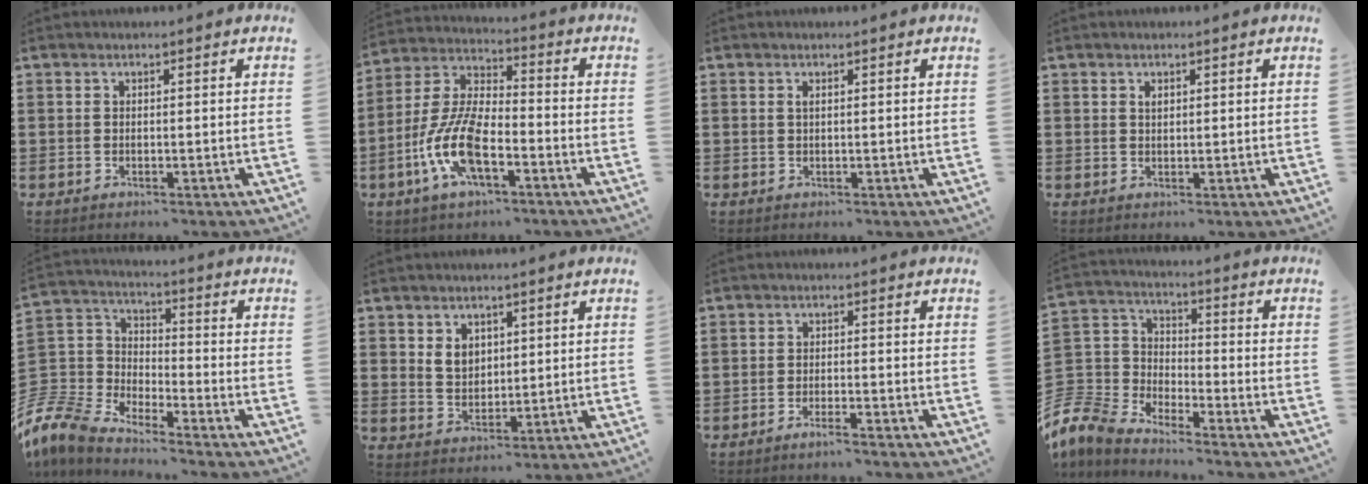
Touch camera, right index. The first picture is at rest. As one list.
[{"total": 10.5, "force": [-4.2, 4.2, 8.7], "torque": [-0.213, -0.007, -0.085]}, {"total": 0.6, "force": [0.2, 0.1, 0.5], "torque": [-0.012, 0.000, 0.004]}, {"total": 0.9, "force": [0.5, 0.5, 0.6], "torque": [-0.013, 0.004, 0.009]}, {"total": 7.9, "force": [-7.2, 2.8, 1.5], "torque": [-0.086, -0.008, -0.156]}, {"total": 3.7, "force": [1.8, 2.8, 1.6], "torque": [-0.042, 0.010, 0.033]}, {"total": 1.9, "force": [-1.7, -0.3, 0.8], "torque": [-0.014, -0.002, -0.031]}, {"total": 6.3, "force": [-5.7, 2.6, 0.7], "torque": [-0.074, -0.016, -0.130]}]